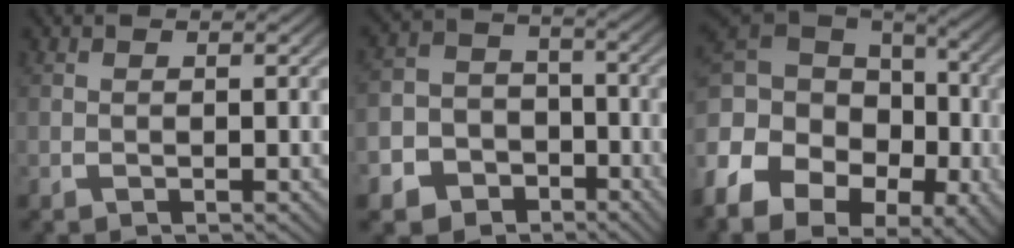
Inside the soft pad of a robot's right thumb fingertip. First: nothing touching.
{"total": 12.6, "force": [-6.2, 10.5, 3.2], "torque": [-0.047, -0.039, -0.108]}
{"total": 12.4, "force": [-0.5, 9.3, 8.2], "torque": [-0.170, -0.019, 0.005]}